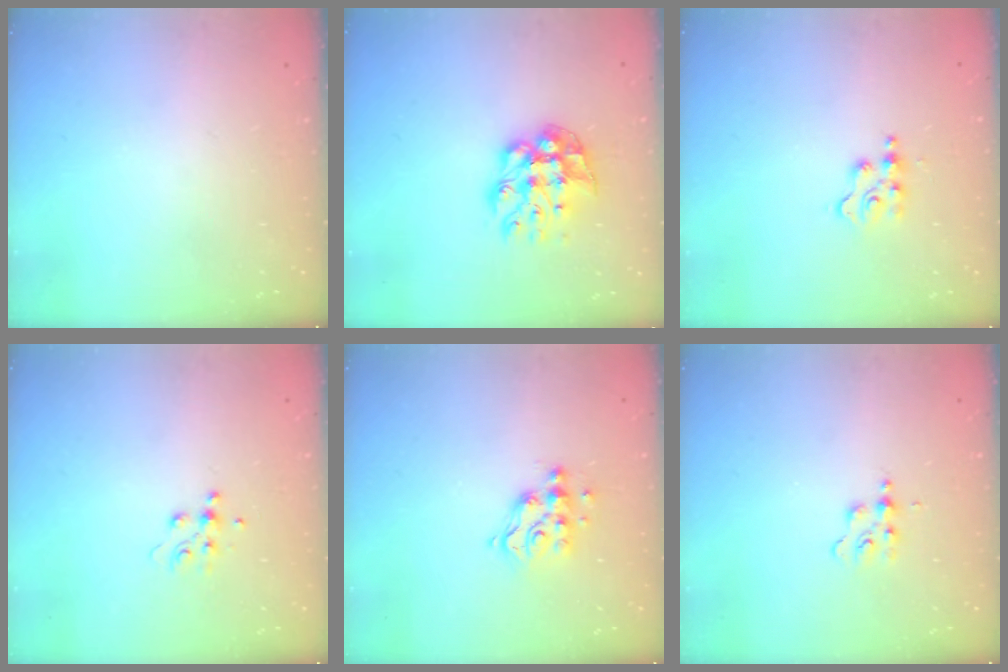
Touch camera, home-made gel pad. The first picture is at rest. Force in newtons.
{"total": 11.6, "press": 11.6, "slide": 1.1}
{"total": 3.7, "press": 3.7, "slide": 0.6}
{"total": 6.8, "press": 6.7, "slide": 1.2}
{"total": 9.6, "press": 9.6, "slide": 0.7}
{"total": 3.9, "press": 3.9, "slide": 0.5}